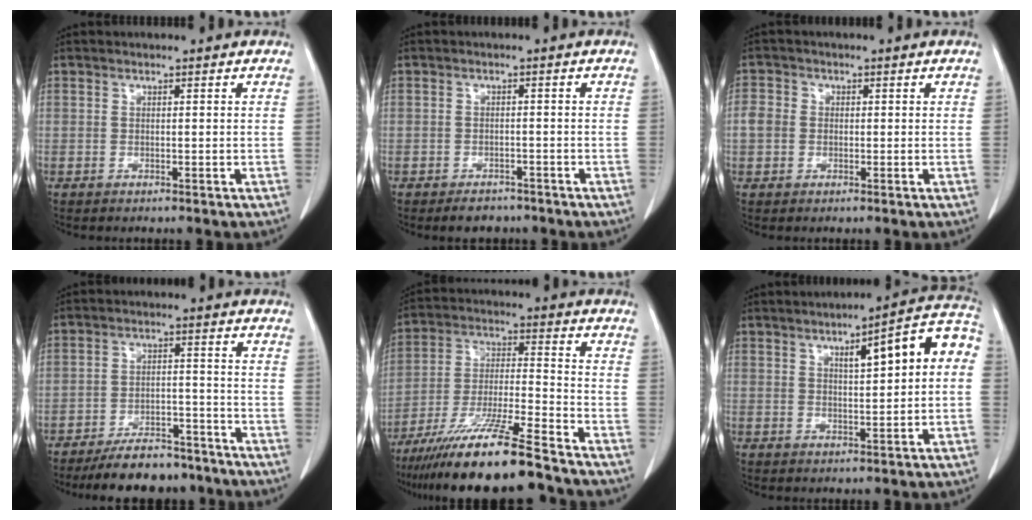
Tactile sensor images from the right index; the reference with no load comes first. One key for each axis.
{"total": 3.4, "fx": -2.6, "fy": 1.9, "fz": 0.9, "tx": -0.013, "ty": 0.003, "tz": -0.033}
{"total": 3.0, "fx": -0.2, "fy": 2.7, "fz": 1.3, "tx": -0.030, "ty": 0.012, "tz": -0.007}
{"total": 10.8, "fx": -9.4, "fy": 3.8, "fz": 3.7, "tx": -0.044, "ty": 0.014, "tz": -0.144}
{"total": 17.1, "fx": -13.4, "fy": 0.3, "fz": 10.6, "tx": -0.212, "ty": -0.034, "tz": -0.238}
{"total": 10.0, "fx": 2.1, "fy": 1.7, "fz": 9.6, "tx": -0.127, "ty": 0.031, "tz": 0.024}